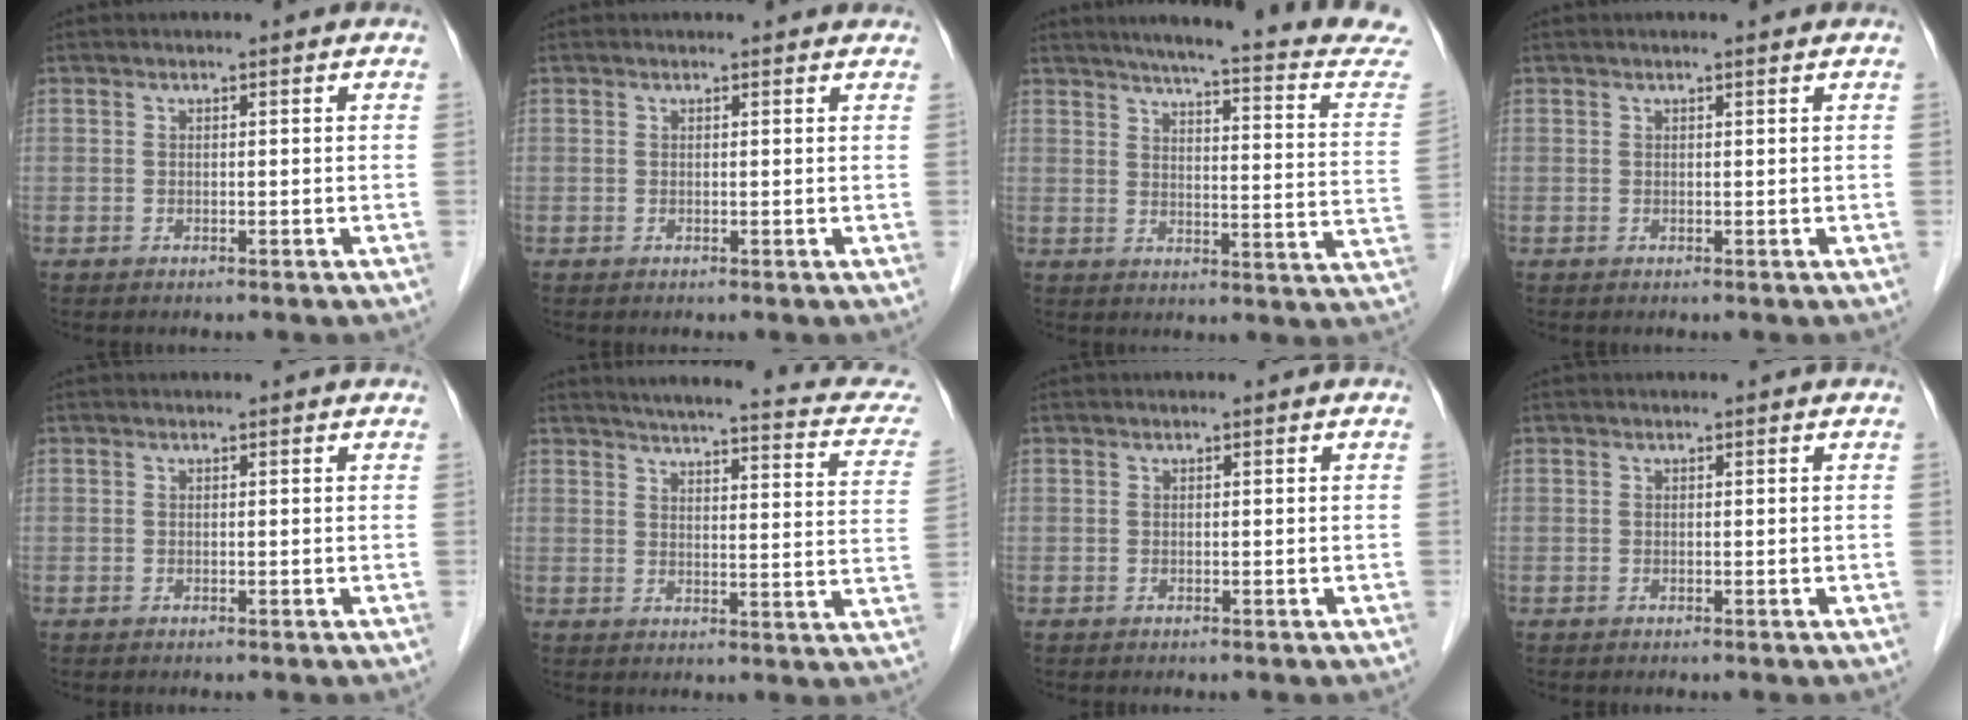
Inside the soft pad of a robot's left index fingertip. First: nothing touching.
{"total": 2.2, "force": [2.1, 0.4, 0.2], "torque": [-0.014, 0.005, 0.015]}
{"total": 20.6, "force": [18.2, 0.5, 9.7], "torque": [-0.126, -0.053, 0.207]}
{"total": 0.9, "force": [0.8, -0.1, 0.5], "torque": [-0.012, 0.007, 0.017]}
{"total": 0.7, "force": [0.6, 0.1, 0.1], "torque": [-0.007, 0.008, 0.004]}
{"total": 19.7, "force": [17.5, 3.2, 8.5], "torque": [-0.097, -0.020, 0.190]}
{"total": 0.0}
{"total": 0.0}